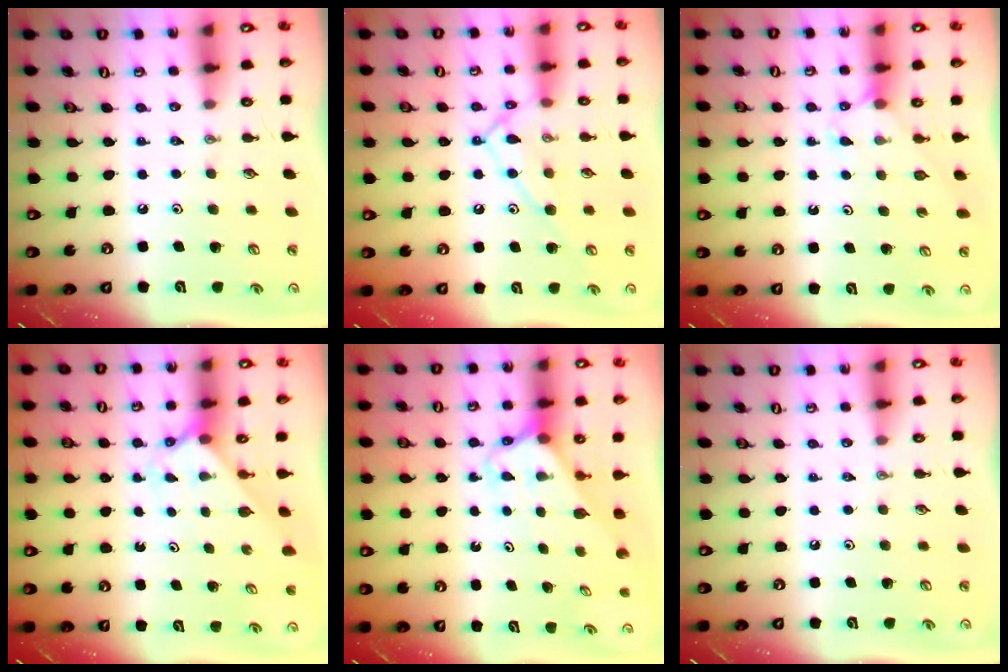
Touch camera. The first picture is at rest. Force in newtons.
{"total": 12.5, "press": 12.5, "slide": 0.9}
{"total": 5.3, "press": 5.2, "slide": 0.5}
{"total": 2.3, "press": 2.3, "slide": 0.1}
{"total": 2.7, "press": 2.7, "slide": 0.1}
{"total": 0.0}